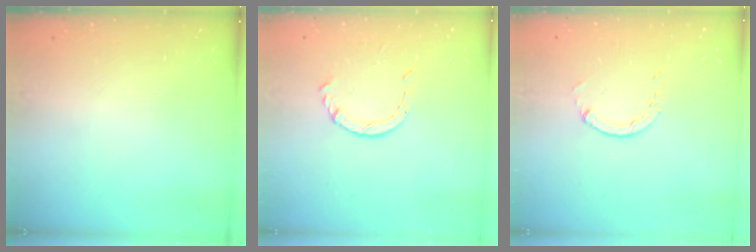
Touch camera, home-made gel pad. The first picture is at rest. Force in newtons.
{"total": 3.0, "press": 2.9, "slide": 0.3}
{"total": 0.6, "press": 0.6, "slide": 0.2}